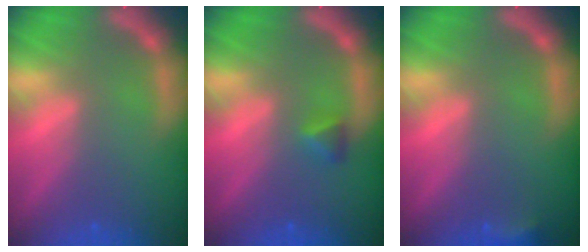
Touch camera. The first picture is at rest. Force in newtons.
{"total": 1.4}
{"total": 1.9}